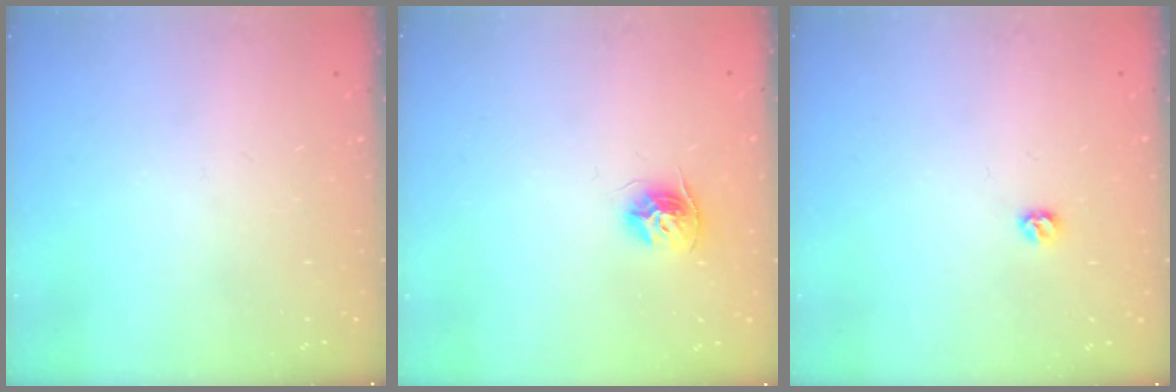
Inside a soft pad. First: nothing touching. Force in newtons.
{"total": 9.9, "press": 9.8, "slide": 0.9}
{"total": 5.1, "press": 5.0, "slide": 0.7}